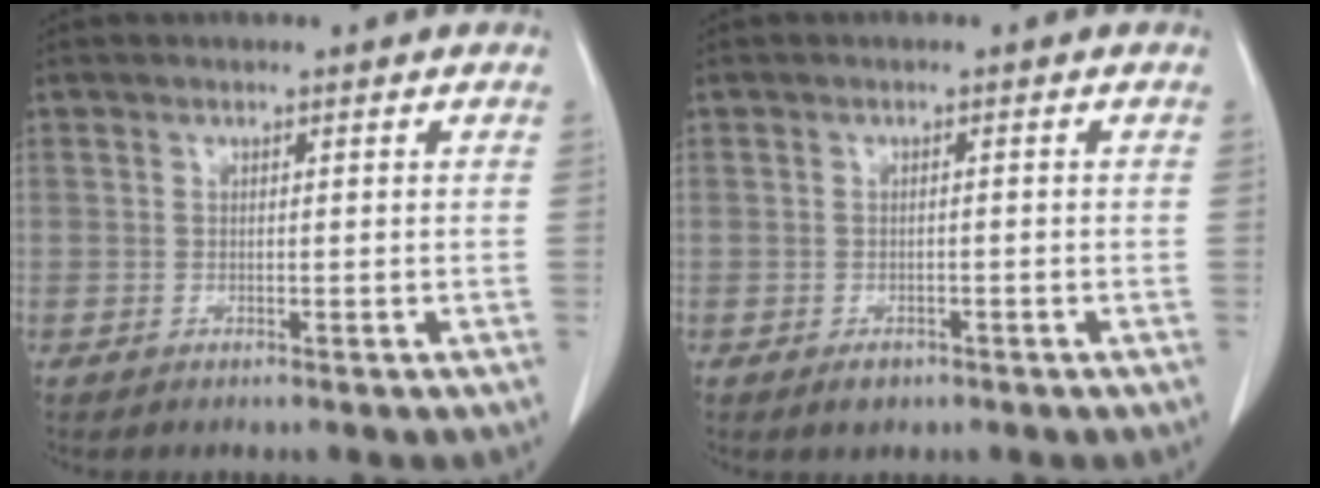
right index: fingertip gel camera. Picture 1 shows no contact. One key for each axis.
{"total": 1.7, "fx": -1.1, "fy": 1.1, "fz": 0.8, "tx": -0.010, "ty": 0.001, "tz": -0.010}